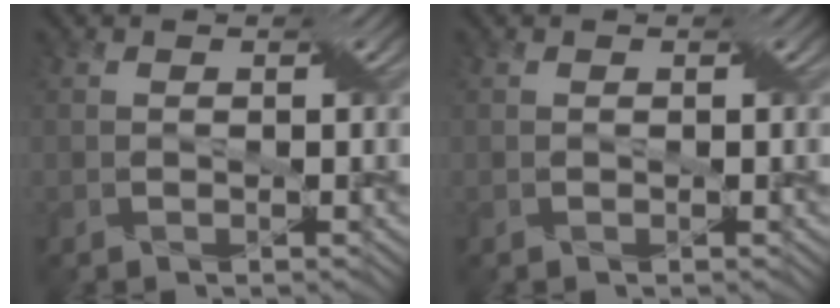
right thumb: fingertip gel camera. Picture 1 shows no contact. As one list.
[{"total": 0.0}]